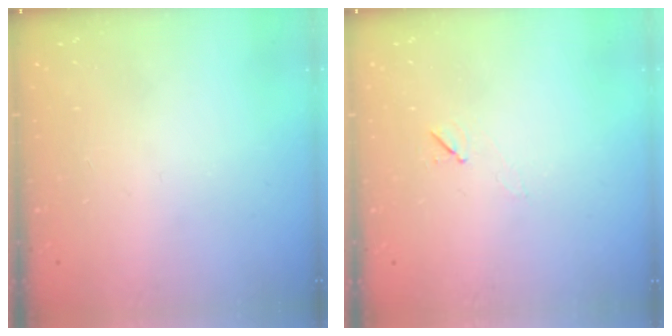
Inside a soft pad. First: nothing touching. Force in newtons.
{"total": 4.8, "press": 4.4, "slide": 2.0}